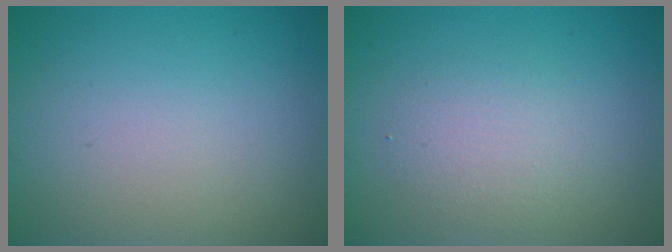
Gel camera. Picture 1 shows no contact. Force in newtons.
{"total": 2.4, "press": 2.4, "slide": 0.1}